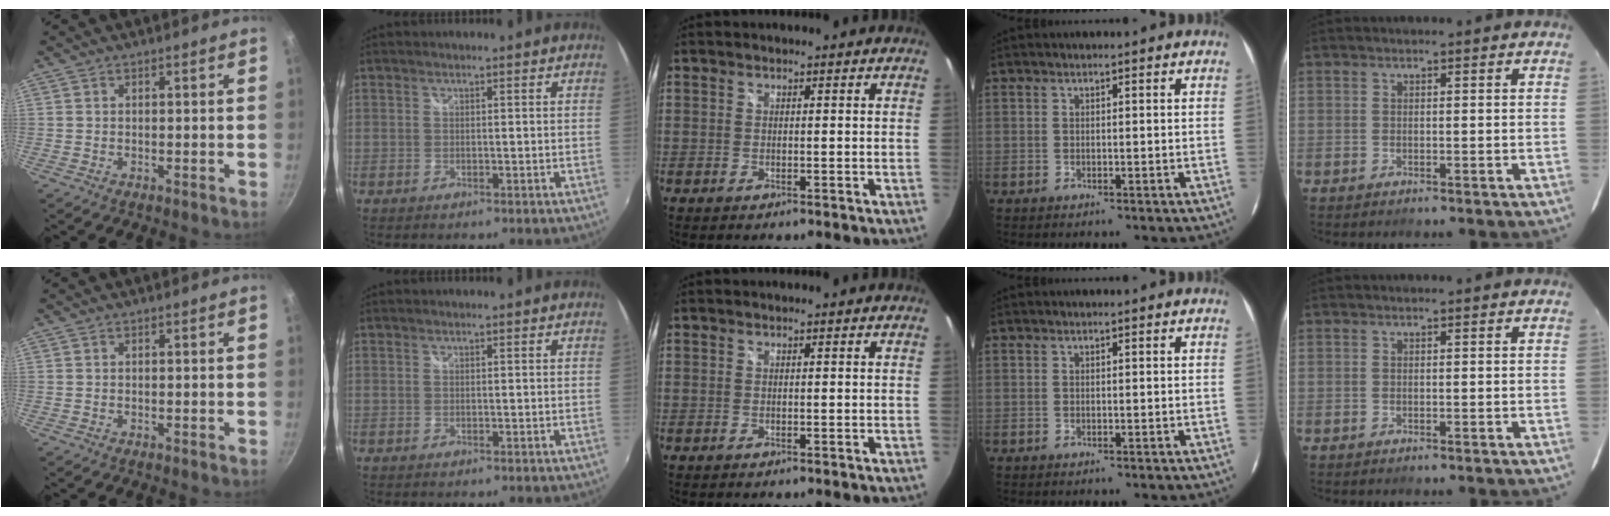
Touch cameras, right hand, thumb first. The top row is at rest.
{}